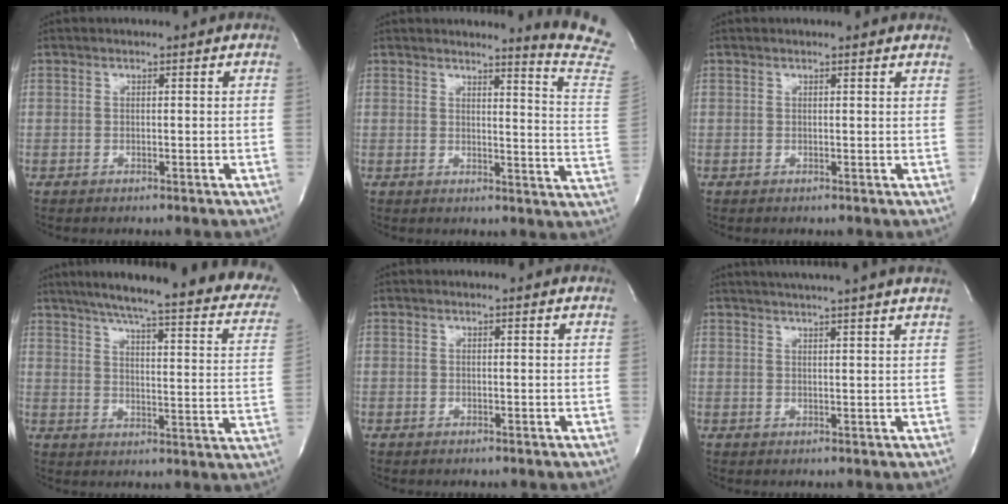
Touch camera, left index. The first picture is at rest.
{"total": 10.7, "force": [10.2, -2.4, 2.3], "torque": [-0.029, -0.128, 0.095]}
{"total": 2.5, "force": [2.4, 0.1, 0.5], "torque": [-0.015, -0.001, 0.015]}
{"total": 26.6, "force": [22.1, 1.9, 14.7], "torque": [-0.213, -0.051, 0.267]}
{"total": 1.9, "force": [1.9, 0.0, 0.4], "torque": [-0.017, -0.002, 0.013]}
{"total": 14.0, "force": [12.4, -0.8, 6.4], "torque": [-0.111, 0.006, 0.153]}